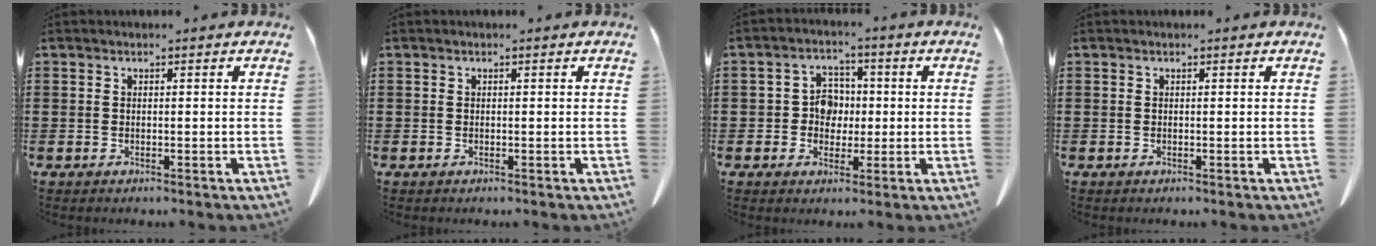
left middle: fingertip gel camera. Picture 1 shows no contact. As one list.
[{"total": 0.0}, {"total": 4.6, "force": [0.0, 4.1, 2.1], "torque": [-0.055, 0.014, -0.004]}, {"total": 0.0}]